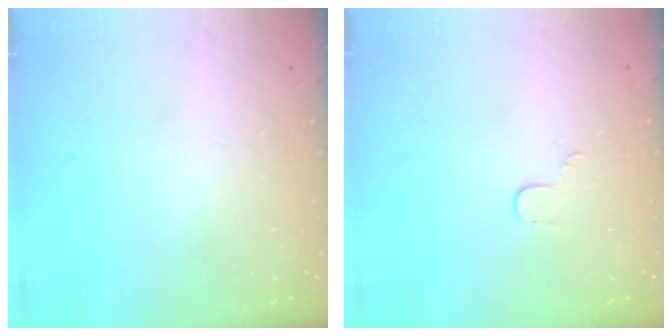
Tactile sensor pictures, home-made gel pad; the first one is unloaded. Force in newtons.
{"total": 3.5, "press": 3.5, "slide": 0.4}